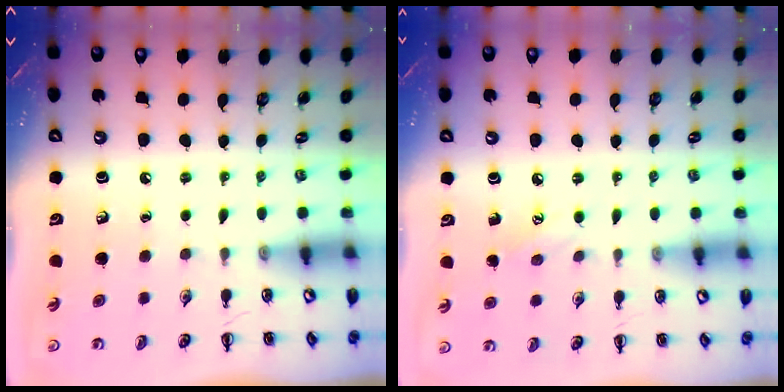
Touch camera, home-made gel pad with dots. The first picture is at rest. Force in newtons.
{"total": 6.2, "press": 6.0, "slide": 1.5}